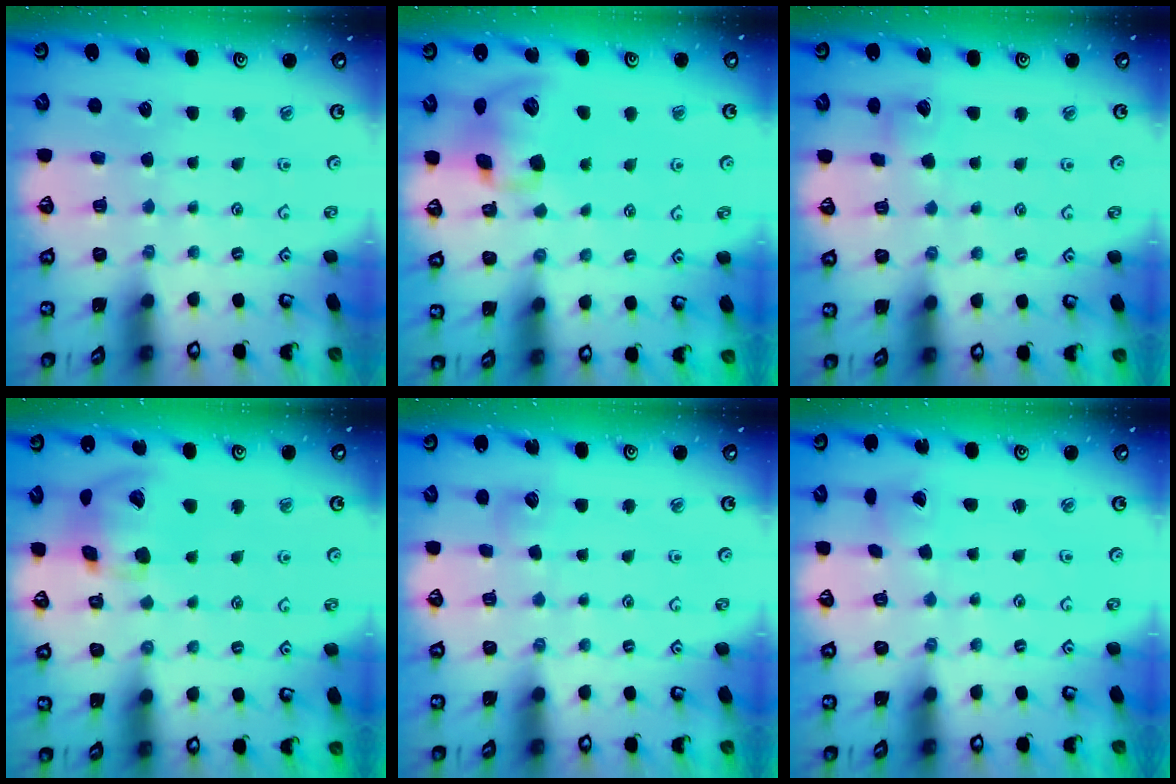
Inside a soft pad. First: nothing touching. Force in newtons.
{"total": 12.4, "press": 12.3, "slide": 1.7}
{"total": 3.4, "press": 3.4, "slide": 0.4}
{"total": 14.7, "press": 14.5, "slide": 2.3}
{"total": 3.5, "press": 3.4, "slide": 0.5}
{"total": 1.6, "press": 1.6, "slide": 0.1}